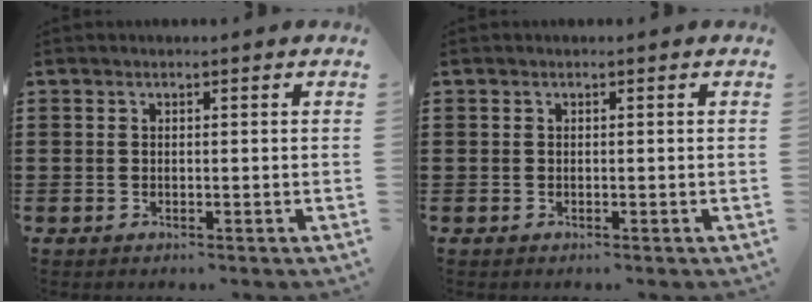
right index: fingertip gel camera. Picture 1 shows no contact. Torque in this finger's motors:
{"motor_torque": [0.00, 0.00, 0.00, 0.00]}